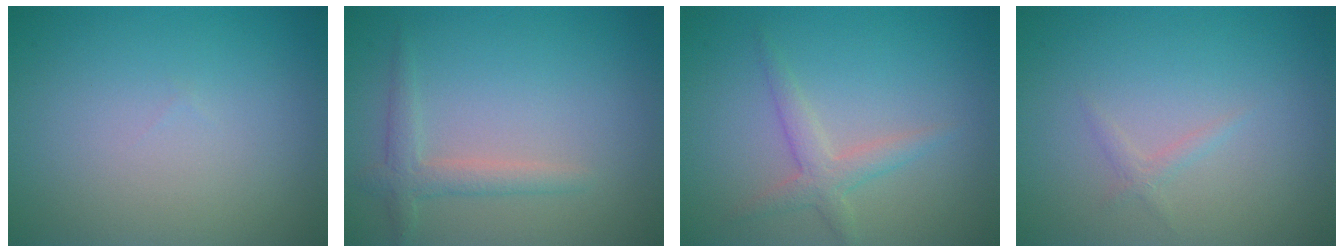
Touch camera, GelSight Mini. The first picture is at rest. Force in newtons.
{"total": 2.1, "press": 2.1, "slide": 0.1}
{"total": 2.2, "press": 2.2, "slide": 0.1}
{"total": 0.8, "press": 0.8, "slide": 0.0}